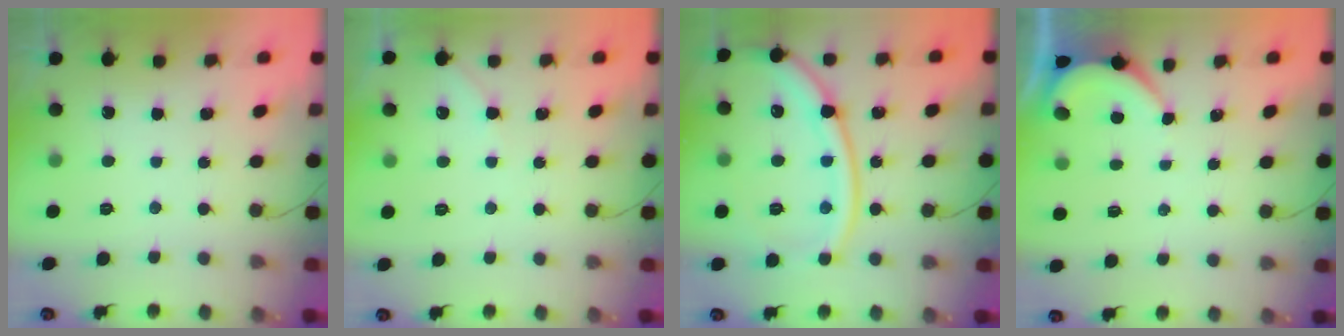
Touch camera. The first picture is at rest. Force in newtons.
{"total": 3.0, "press": 2.9, "slide": 0.5}
{"total": 17.2, "press": 17.1, "slide": 2.1}
{"total": 1.9, "press": 1.9, "slide": 0.3}